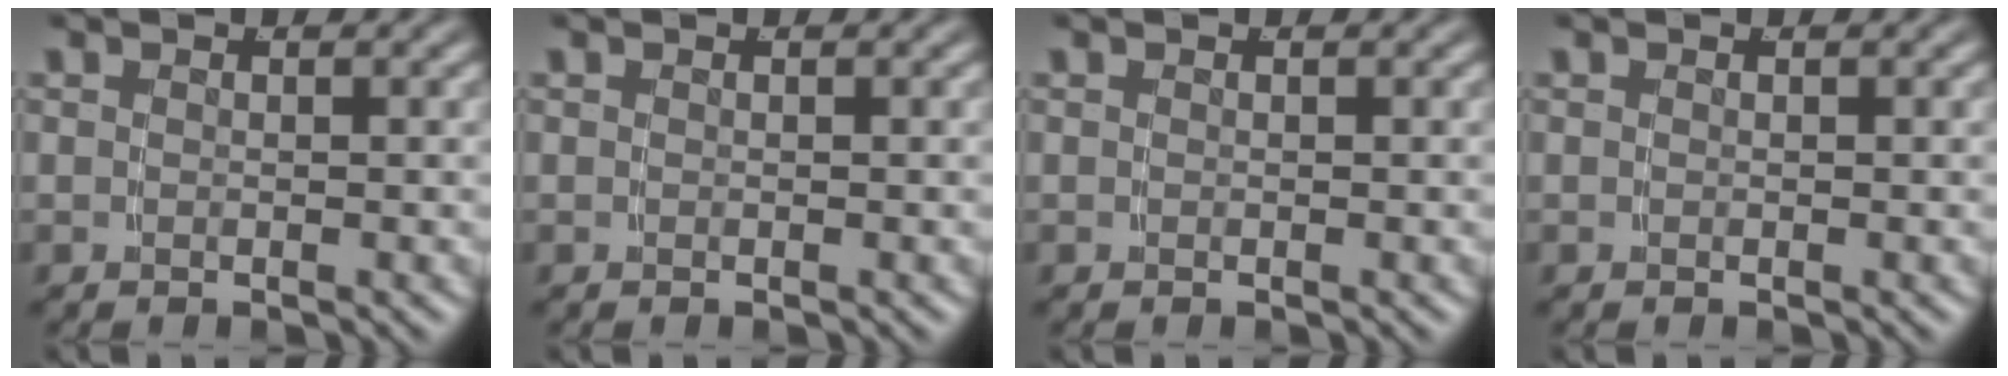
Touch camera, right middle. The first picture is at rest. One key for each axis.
{"total": 0.0}
{"total": 0.0}
{"total": 0.0}